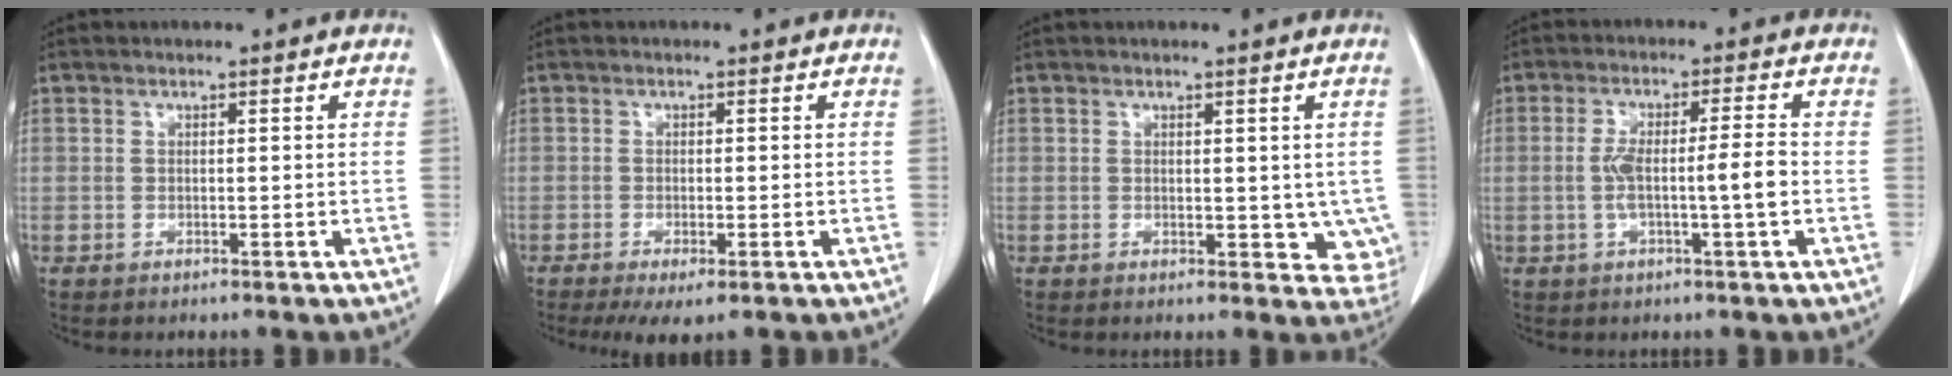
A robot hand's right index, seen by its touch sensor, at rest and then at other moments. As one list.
[{"total": 4.5, "force": [-2.9, 1.0, 3.3], "torque": [-0.050, -0.015, -0.044]}, {"total": 5.2, "force": [0.3, 3.0, 4.1], "torque": [-0.021, -0.008, 0.008]}, {"total": 6.4, "force": [-1.0, 0.0, 6.3], "torque": [-0.123, 0.010, -0.015]}]